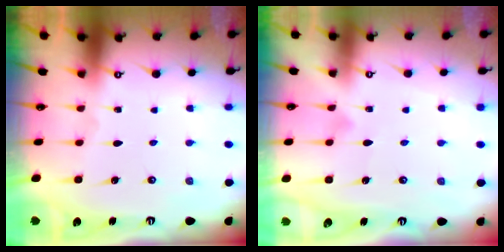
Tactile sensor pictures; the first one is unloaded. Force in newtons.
{"total": 3.8, "press": 3.8, "slide": 0.2}